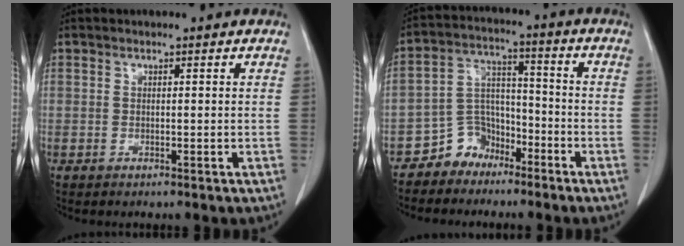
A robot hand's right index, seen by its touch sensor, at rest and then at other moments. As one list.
[{"total": 7.2, "force": [-5.3, 4.8, 1.0], "torque": [-0.016, 0.029, -0.096]}]